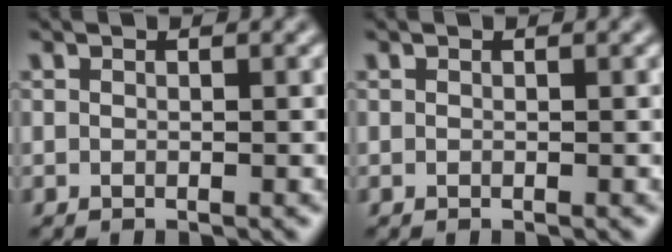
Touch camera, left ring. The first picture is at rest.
{"total": 0.0}